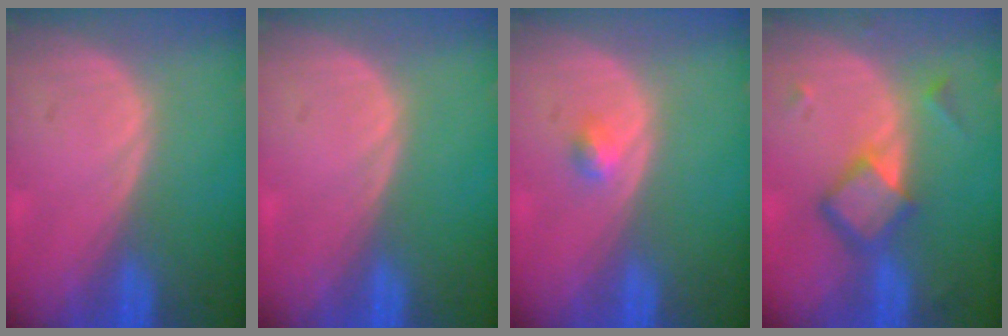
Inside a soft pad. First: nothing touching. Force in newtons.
{"total": 0.0}
{"total": 1.7, "press": 1.4, "slide": 0.8}
{"total": 6.3, "press": 5.4, "slide": 3.4}